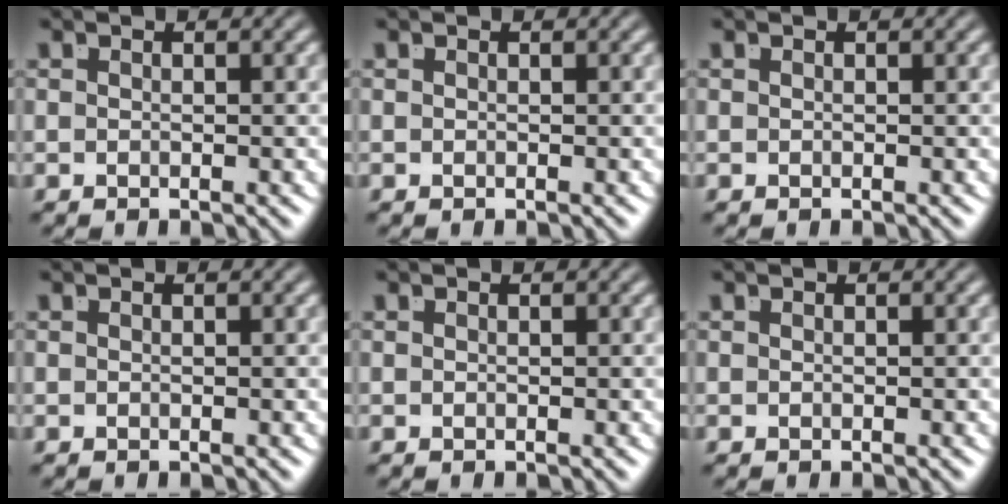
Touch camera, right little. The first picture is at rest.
{"total": 0.0}
{"total": 0.0}
{"total": 0.0}
{"total": 0.0}
{"total": 0.0}